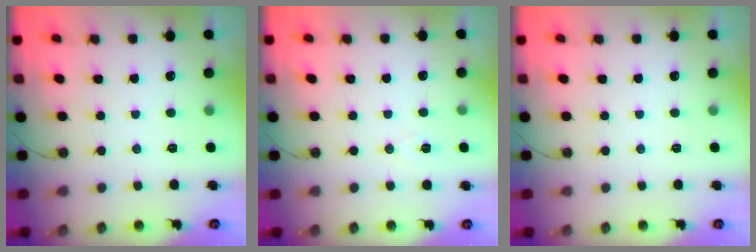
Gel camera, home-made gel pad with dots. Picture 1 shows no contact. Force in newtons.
{"total": 5.9, "press": 4.0, "slide": 4.4}
{"total": 0.0}